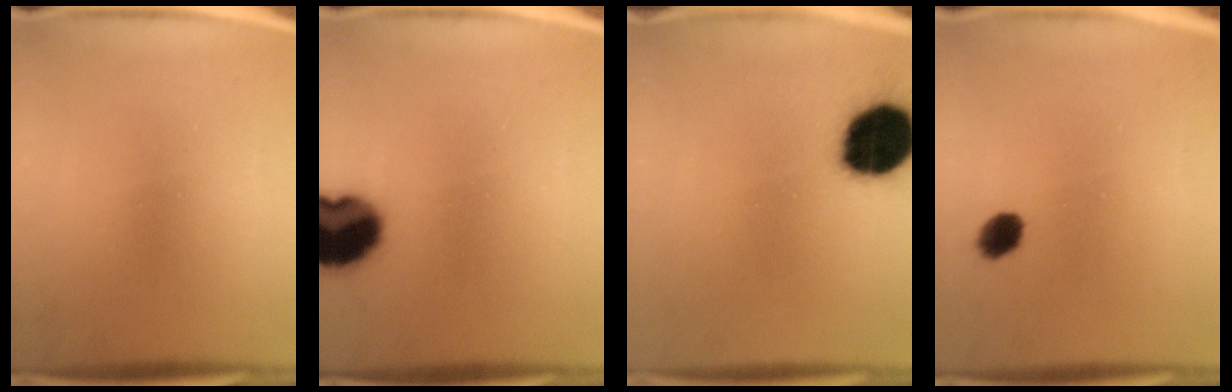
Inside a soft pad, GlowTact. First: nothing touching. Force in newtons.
{"total": 14.3}
{"total": 17.7}
{"total": 3.7}